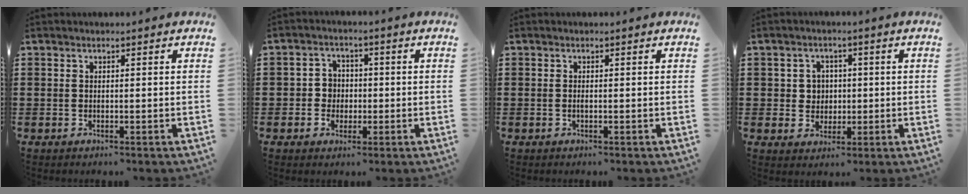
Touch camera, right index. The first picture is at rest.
{"total": 3.7, "force": [-0.6, 3.6, 0.8], "torque": [-0.028, 0.012, -0.015]}
{"total": 0.0}
{"total": 3.8, "force": [0.2, 3.7, 0.7], "torque": [-0.031, 0.014, 0.001]}